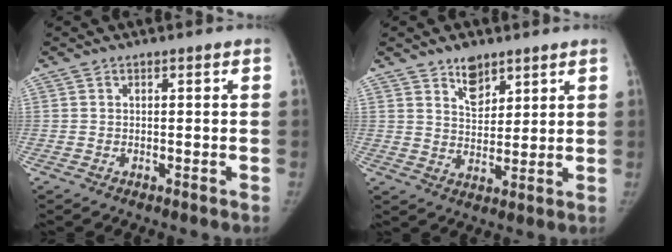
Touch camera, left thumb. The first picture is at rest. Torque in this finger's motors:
{"motor_torque": [0.11, -0.06, 0.93, -0.80, 0.15]}